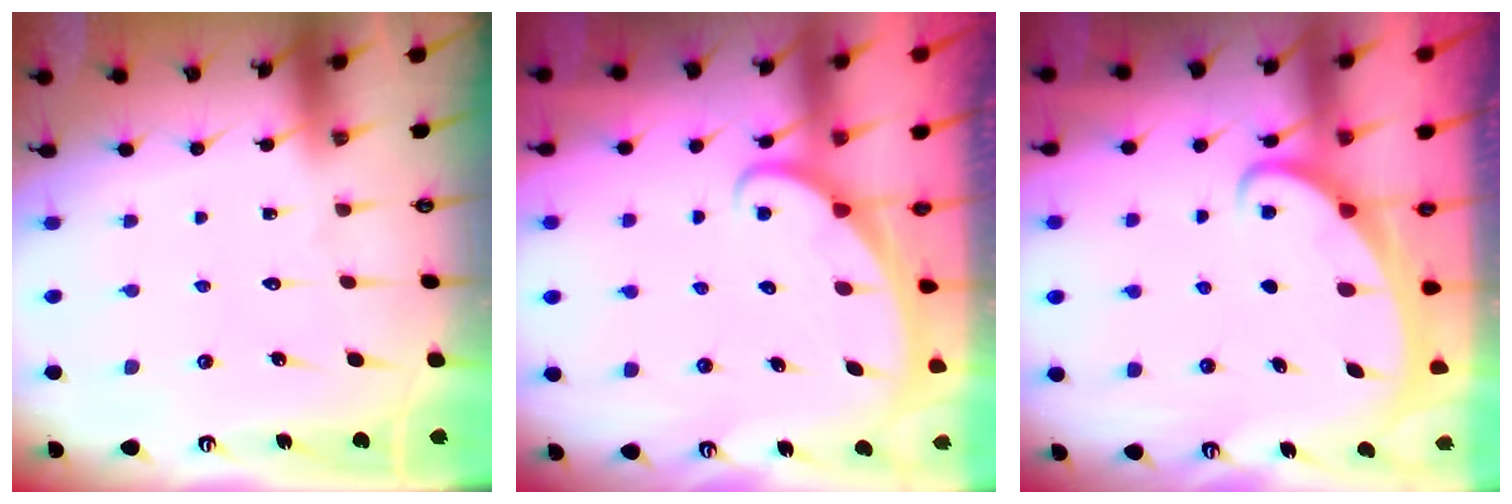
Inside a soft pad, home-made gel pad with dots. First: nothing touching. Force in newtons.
{"total": 2.1, "press": 2.1, "slide": 0.2}
{"total": 2.0, "press": 2.0, "slide": 0.3}